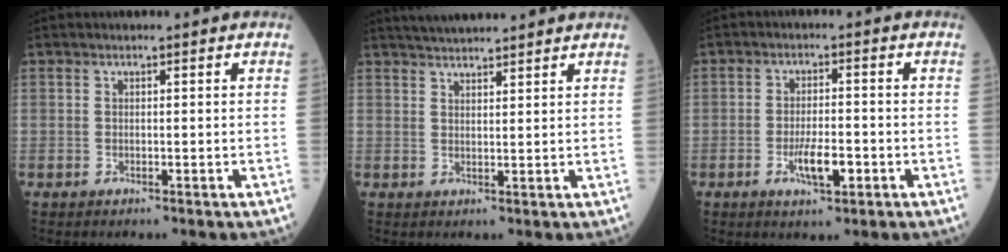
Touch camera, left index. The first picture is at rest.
{"total": 6.8, "force": [6.4, 0.3, 2.4], "torque": [-0.043, 0.032, 0.098]}
{"total": 5.0, "force": [-2.0, 1.3, 4.4], "torque": [-0.085, -0.002, -0.032]}